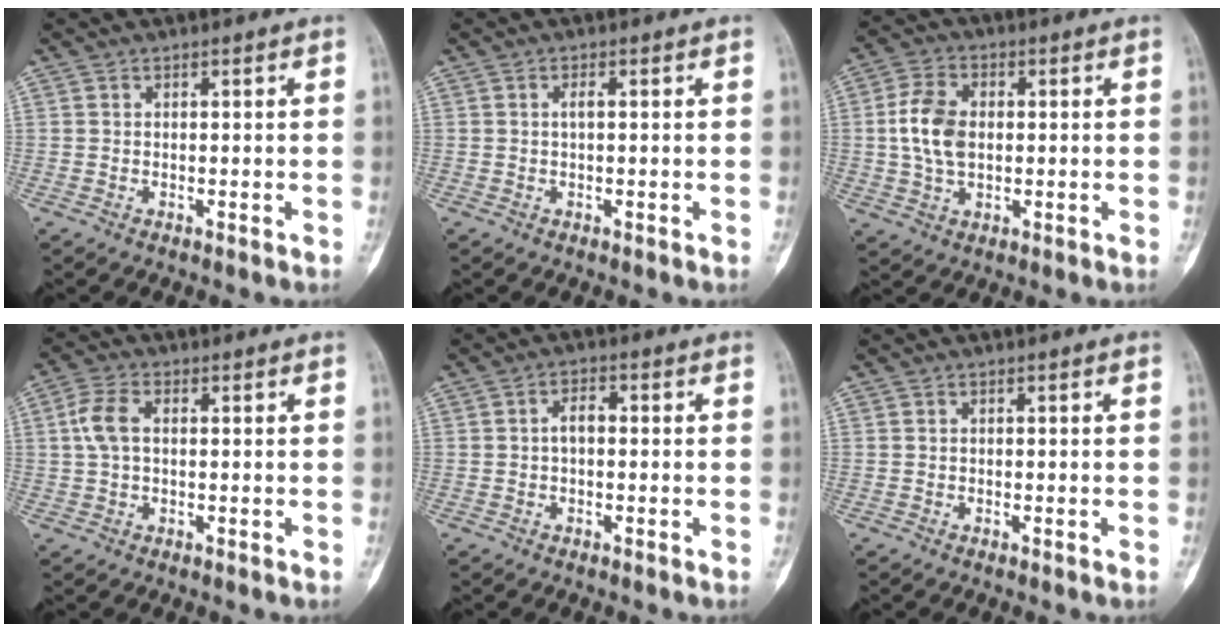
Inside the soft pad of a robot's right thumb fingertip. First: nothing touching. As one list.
[{"total": 1.1, "force": [0.1, 0.3, 1.0], "torque": [-0.020, 0.002, 0.000]}, {"total": 8.8, "force": [0.4, 5.8, 6.6], "torque": [-0.125, 0.009, 0.007]}, {"total": 5.4, "force": [0.7, 3.1, 4.3], "torque": [-0.101, 0.015, 0.011]}, {"total": 2.9, "force": [-0.1, 1.7, 2.4], "torque": [-0.035, 0.014, -0.007]}, {"total": 0.0}]